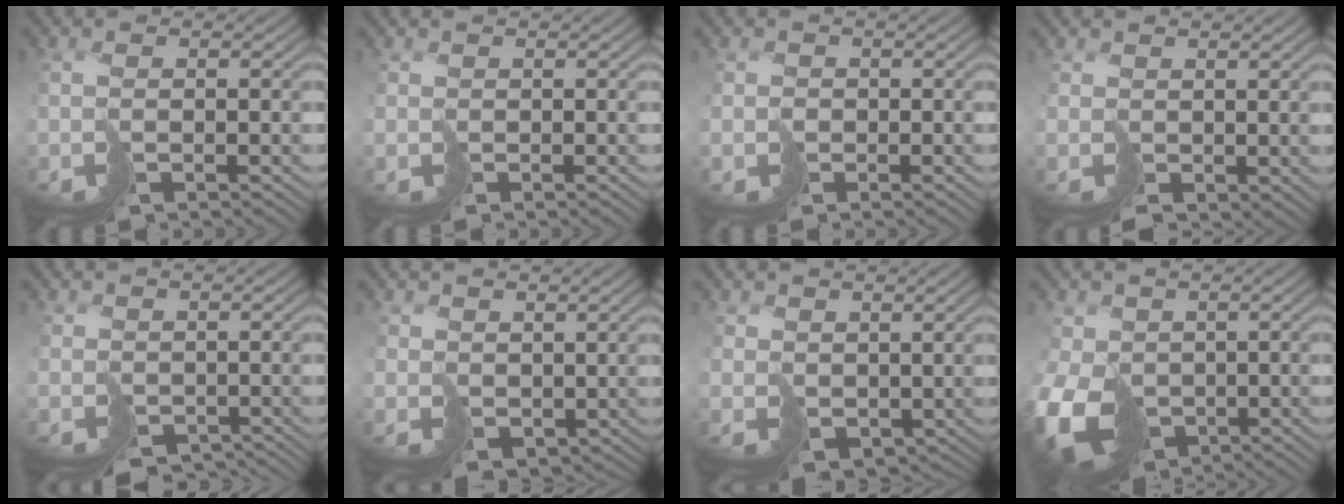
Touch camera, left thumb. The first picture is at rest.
{"total": 0.9, "force": [-0.4, 0.2, -0.8], "torque": [0.018, -0.001, -0.002]}
{"total": 1.2, "force": [-0.3, 0.8, -0.8], "torque": [0.022, 0.001, -0.004]}
{"total": 1.1, "force": [0.2, 1.1, 0.2], "torque": [-0.005, 0.000, 0.006]}
{"total": 2.9, "force": [-1.9, 2.0, 0.7], "torque": [0.000, -0.017, -0.022]}
{"total": 2.5, "force": [1.7, 1.8, 0.6], "torque": [-0.023, -0.008, 0.041]}
{"total": 3.0, "force": [1.6, 2.3, 1.1], "torque": [-0.036, -0.011, 0.040]}
{"total": 10.0, "force": [-1.8, 7.9, 5.9], "torque": [-0.160, -0.037, -0.020]}